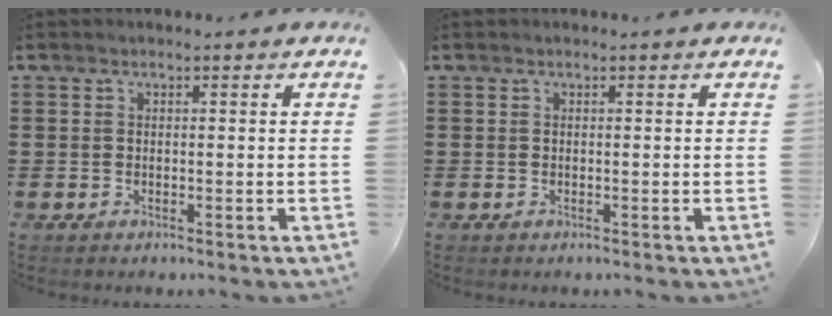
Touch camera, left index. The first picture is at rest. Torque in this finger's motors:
{"motor_torque": [0.00, 0.00, 0.00, 0.00]}